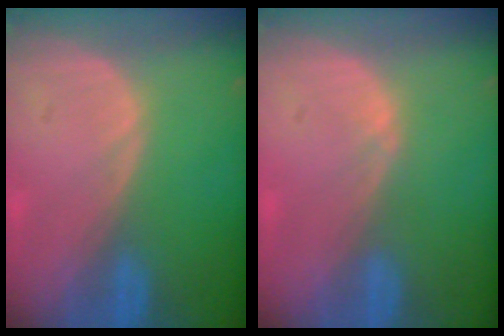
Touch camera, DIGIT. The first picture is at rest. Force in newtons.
{"total": 0.7, "press": 0.7, "slide": 0.3}